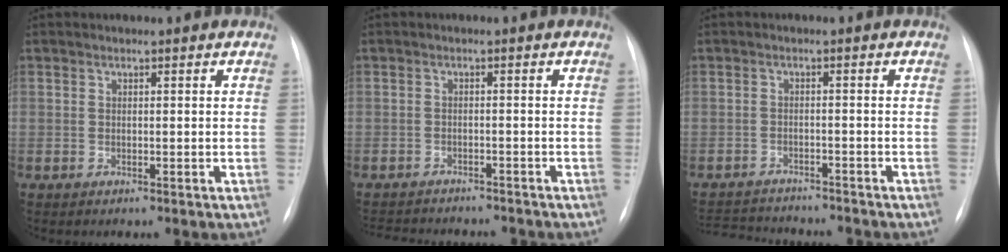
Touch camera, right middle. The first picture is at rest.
{"total": 10.6, "force": [-9.6, 3.2, 3.1], "torque": [-0.060, 0.003, -0.122]}
{"total": 10.6, "force": [-10.0, 2.0, 3.0], "torque": [-0.058, 0.003, -0.140]}